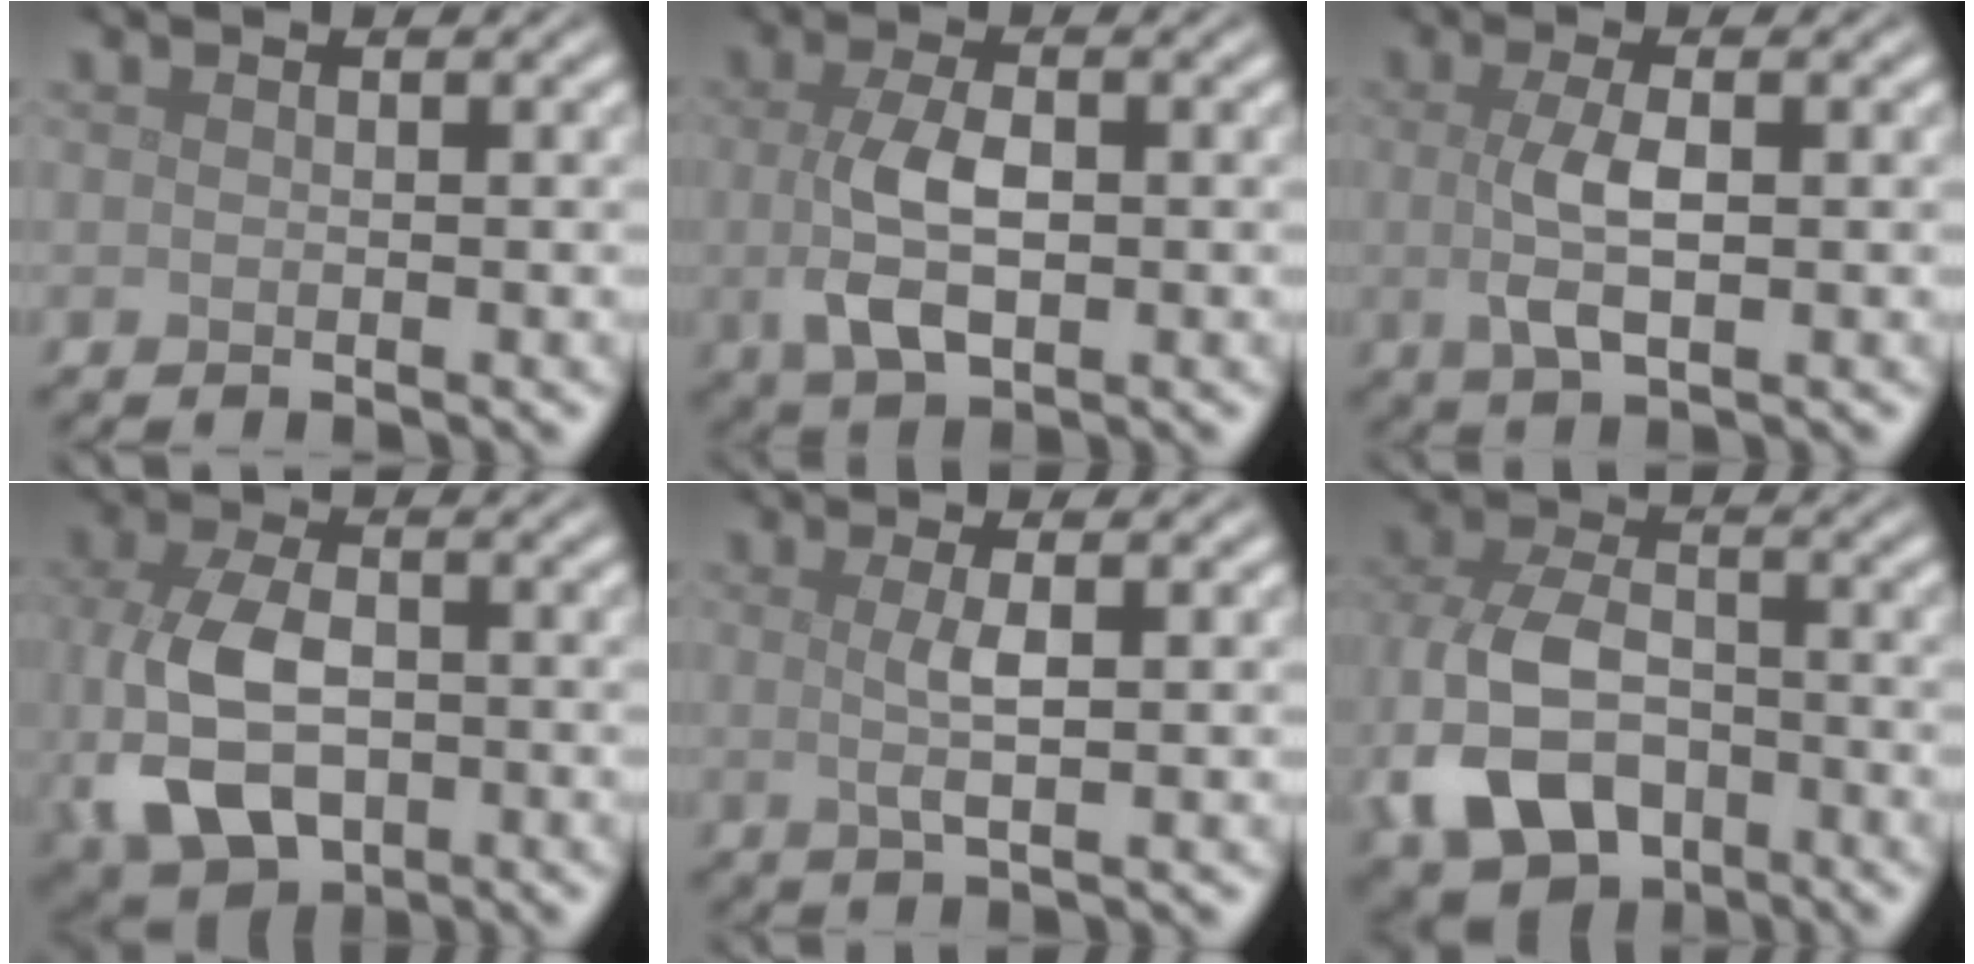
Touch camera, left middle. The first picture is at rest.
{"total": 4.6, "force": [-0.3, 2.3, 4.0], "torque": [-0.091, -0.005, -0.004]}
{"total": 3.5, "force": [0.0, 1.2, 3.3], "torque": [-0.071, -0.001, 0.001]}
{"total": 8.5, "force": [-1.9, 5.5, 6.2], "torque": [-0.147, -0.023, -0.030]}
{"total": 2.3, "force": [0.3, 0.5, 2.2], "torque": [-0.043, 0.000, 0.003]}
{"total": 8.7, "force": [-3.6, 5.8, 5.4], "torque": [-0.125, -0.008, -0.074]}